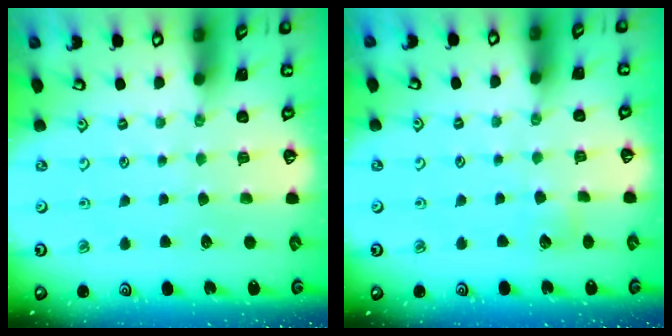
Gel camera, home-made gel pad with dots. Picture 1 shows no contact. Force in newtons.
{"total": 3.8, "press": 3.8, "slide": 0.5}